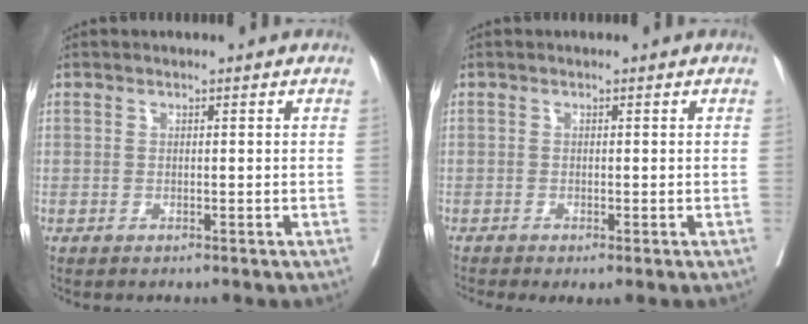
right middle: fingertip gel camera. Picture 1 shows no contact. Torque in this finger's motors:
{"motor_torque": [0.95, -0.89, 0.17, 0.08]}